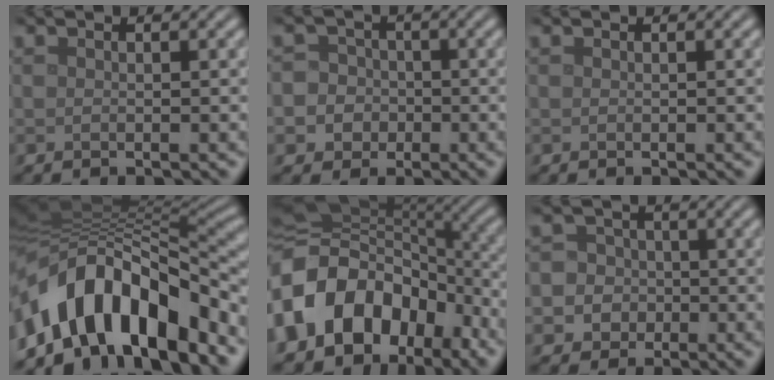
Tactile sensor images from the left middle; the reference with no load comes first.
{"total": 6.4, "force": [-2.1, 5.9, 1.3], "torque": [-0.018, -0.002, -0.067]}
{"total": 0.0}
{"total": 13.1, "force": [-5.8, 6.7, 9.6], "torque": [-0.152, 0.008, -0.101]}
{"total": 15.7, "force": [-5.6, 12.0, 8.5], "torque": [-0.205, -0.006, -0.111]}
{"total": 7.1, "force": [-2.2, 6.6, 1.4], "torque": [-0.025, -0.003, -0.072]}